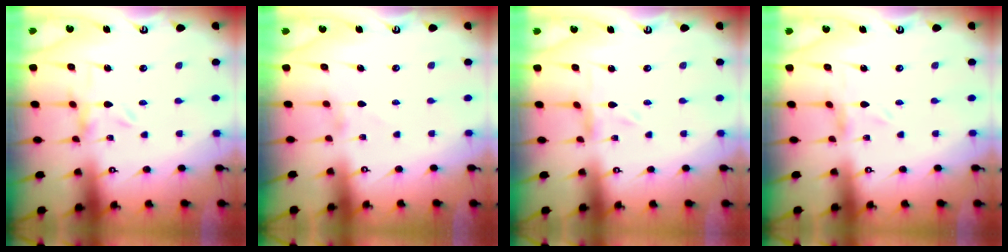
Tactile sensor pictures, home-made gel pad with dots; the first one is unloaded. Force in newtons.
{"total": 0.6, "press": 0.5, "slide": 0.3}
{"total": 0.0}
{"total": 0.0}